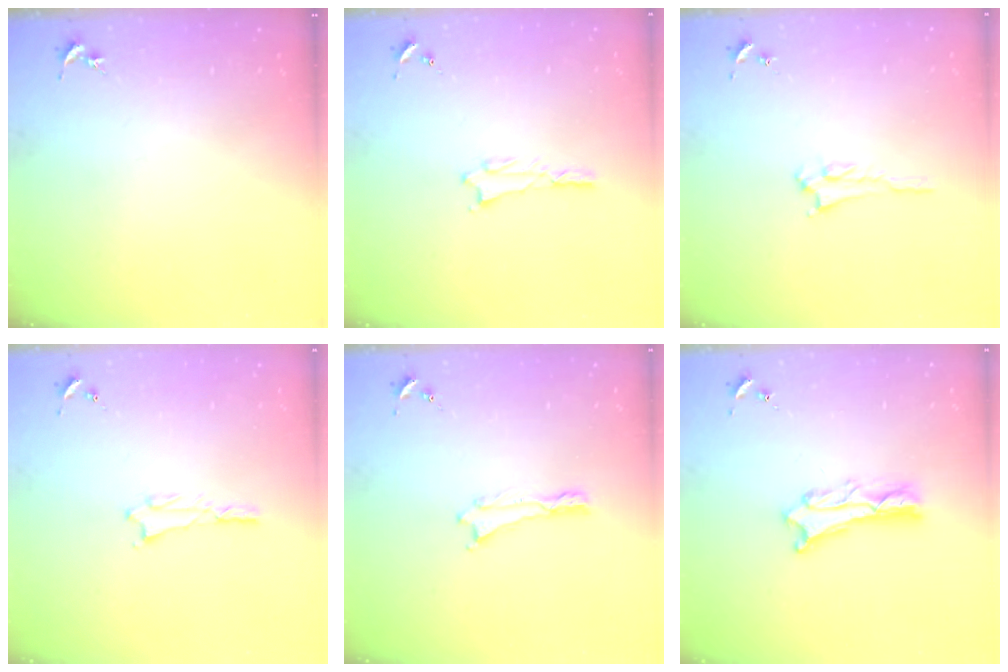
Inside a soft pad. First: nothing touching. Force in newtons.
{"total": 0.9, "press": 0.9, "slide": 0.2}
{"total": 2.2, "press": 2.2, "slide": 0.3}
{"total": 0.9, "press": 0.9, "slide": 0.2}
{"total": 0.0}
{"total": 2.6, "press": 2.6, "slide": 0.3}